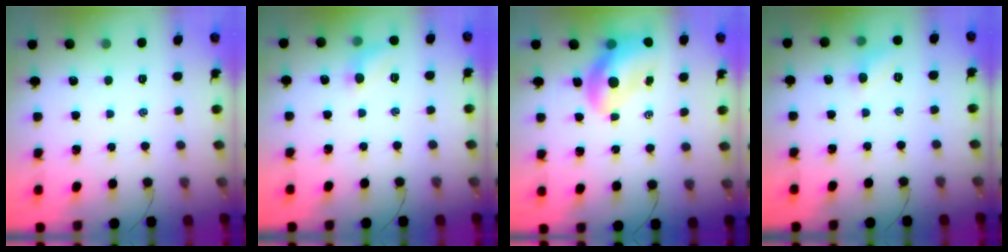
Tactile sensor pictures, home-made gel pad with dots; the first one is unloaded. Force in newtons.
{"total": 6.9, "press": 6.7, "slide": 1.7}
{"total": 12.1, "press": 11.6, "slide": 3.3}
{"total": 5.8, "press": 5.5, "slide": 1.9}